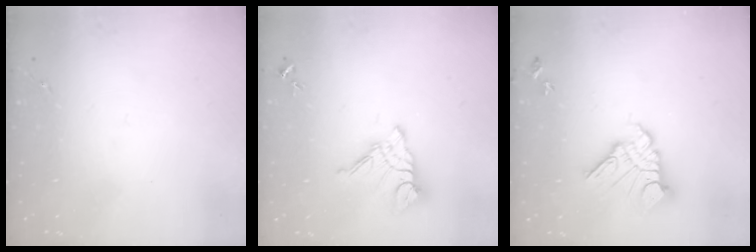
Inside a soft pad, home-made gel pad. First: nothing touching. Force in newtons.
{"total": 12.6, "press": 12.5, "slide": 1.3}
{"total": 14.1, "press": 14.1, "slide": 1.4}